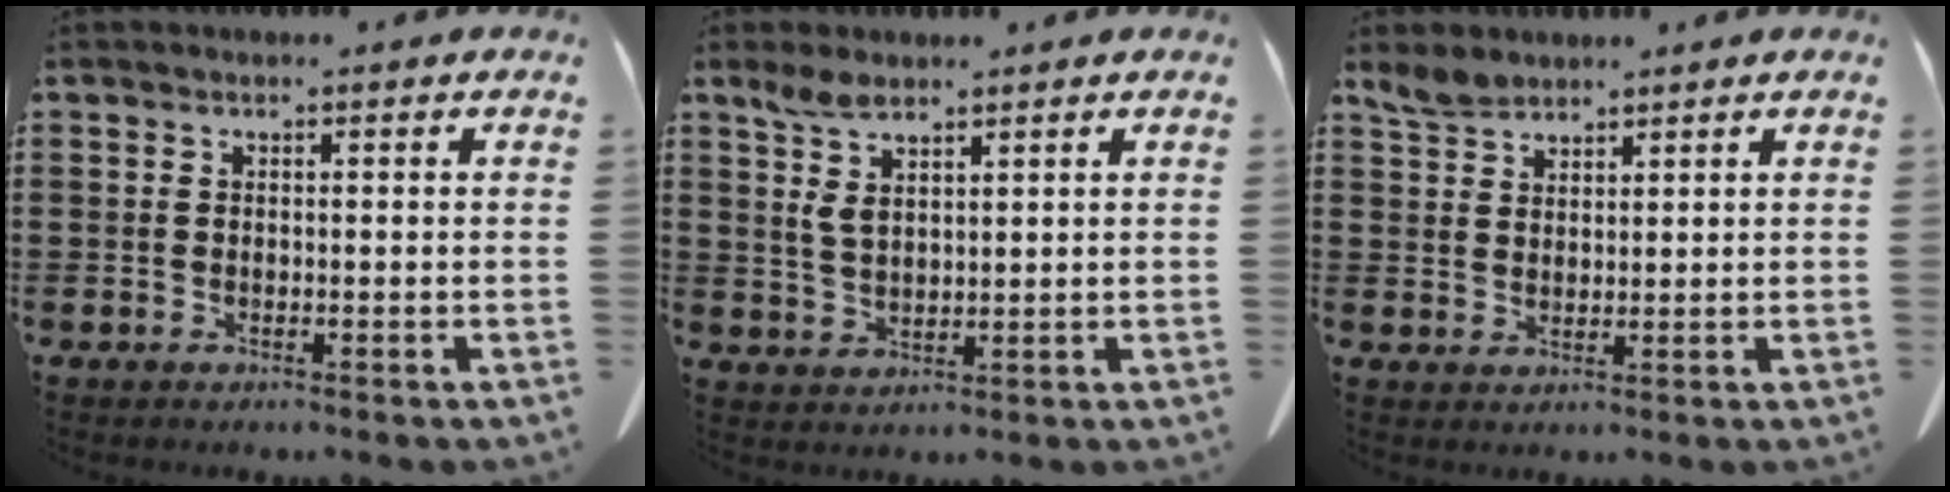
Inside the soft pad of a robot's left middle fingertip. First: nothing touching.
{"total": 5.0, "force": [2.9, 2.1, 3.6], "torque": [-0.087, 0.000, 0.052]}
{"total": 3.2, "force": [2.6, 1.6, 1.1], "torque": [-0.031, 0.002, 0.048]}